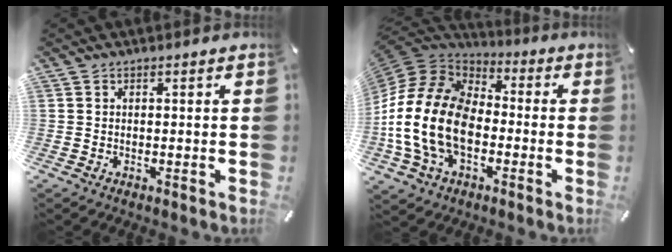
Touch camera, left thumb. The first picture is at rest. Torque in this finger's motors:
{"motor_torque": [1.04, 2.80, 2.77, 0.00, 1.05]}